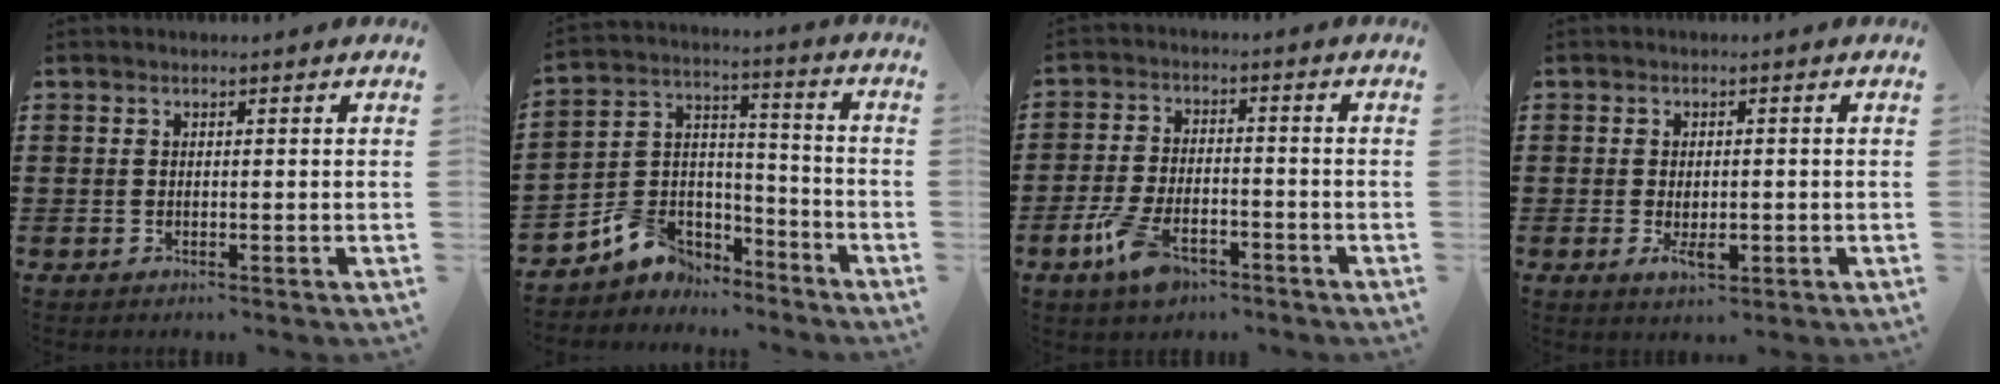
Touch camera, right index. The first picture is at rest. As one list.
[{"total": 6.3, "force": [-4.5, 4.4, 0.6], "torque": [-0.037, 0.010, -0.090]}, {"total": 7.1, "force": [-4.4, 3.0, 4.6], "torque": [-0.113, -0.001, -0.085]}, {"total": 2.9, "force": [-0.7, 1.3, 2.5], "torque": [-0.054, -0.003, -0.014]}]